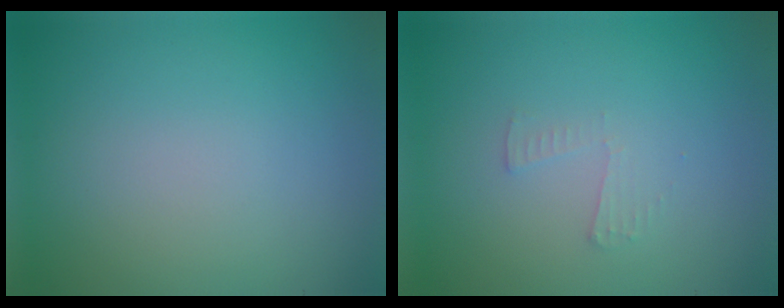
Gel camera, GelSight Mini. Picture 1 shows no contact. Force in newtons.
{"total": 1.0, "press": 1.0, "slide": 0.0}